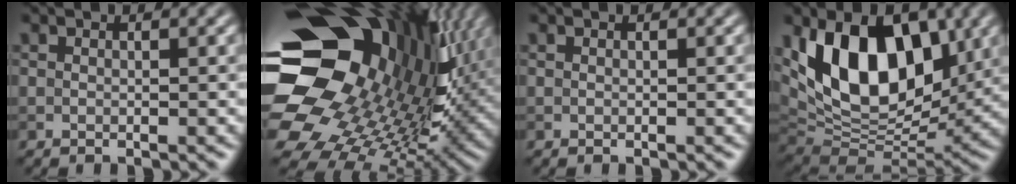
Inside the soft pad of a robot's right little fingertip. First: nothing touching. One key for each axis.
{"total": 21.0, "fx": 4.4, "fy": 15.6, "fz": 13.3, "tx": -0.276, "ty": -0.016, "tz": 0.081}
{"total": 0.0}
{"total": 12.0, "fx": 3.4, "fy": 7.1, "fz": 9.1, "tx": -0.146, "ty": -0.008, "tz": 0.052}